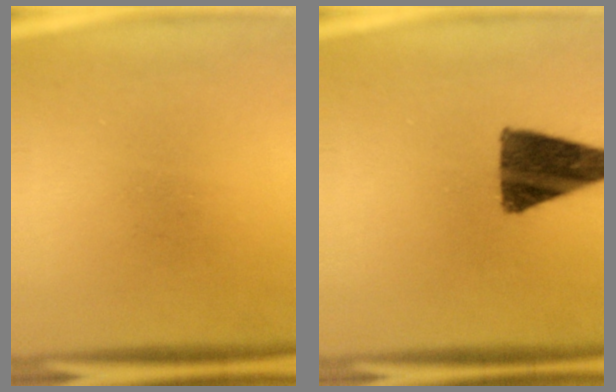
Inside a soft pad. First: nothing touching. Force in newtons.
{"total": 12.4}